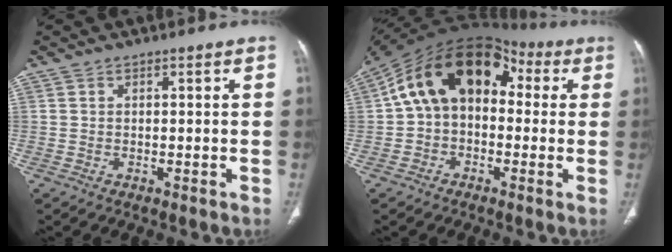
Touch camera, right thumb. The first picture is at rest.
{"total": 16.3, "force": [2.0, 11.3, 11.6], "torque": [-0.164, 0.052, 0.014]}